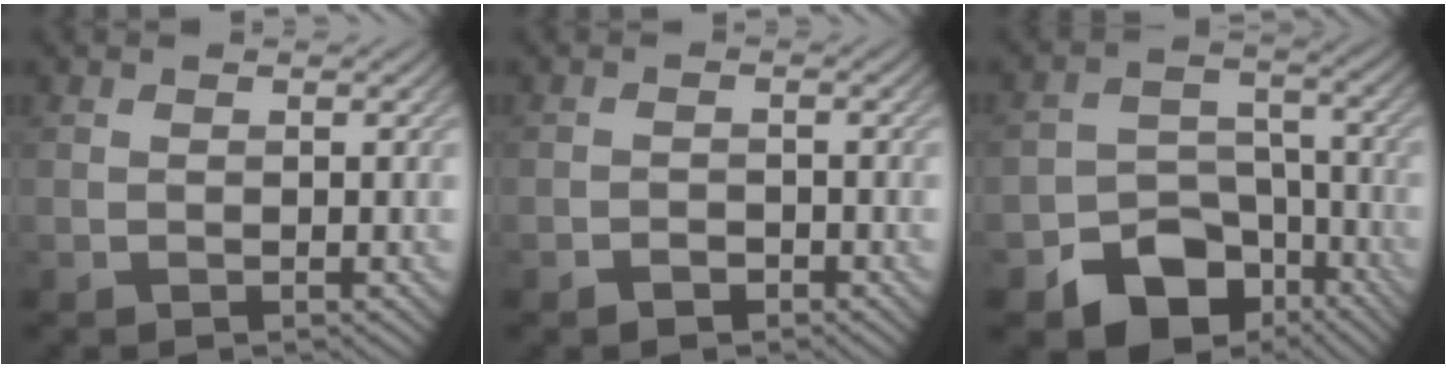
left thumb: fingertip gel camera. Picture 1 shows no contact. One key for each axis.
{"total": 1.3, "fx": -0.9, "fy": 0.9, "fz": 0.4, "tx": -0.004, "ty": 0.002, "tz": -0.018}
{"total": 11.0, "fx": -6.4, "fy": 7.6, "fz": 4.7, "tx": -0.079, "ty": -0.016, "tz": -0.110}